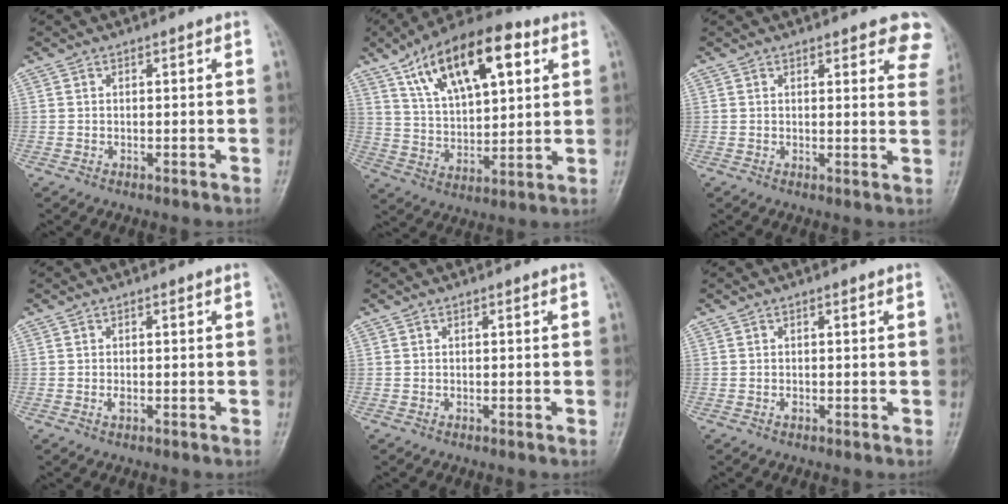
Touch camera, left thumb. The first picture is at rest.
{"total": 19.6, "force": [9.1, 8.8, 15.0], "torque": [-0.219, -0.016, 0.157]}
{"total": 7.2, "force": [5.6, 2.6, 3.8], "torque": [-0.006, -0.024, 0.047]}
{"total": 0.9, "force": [-0.2, 0.4, 0.8], "torque": [-0.015, 0.001, -0.002]}
{"total": 0.0}
{"total": 0.5, "force": [-0.1, 0.3, 0.4], "torque": [-0.004, -0.001, 0.000]}